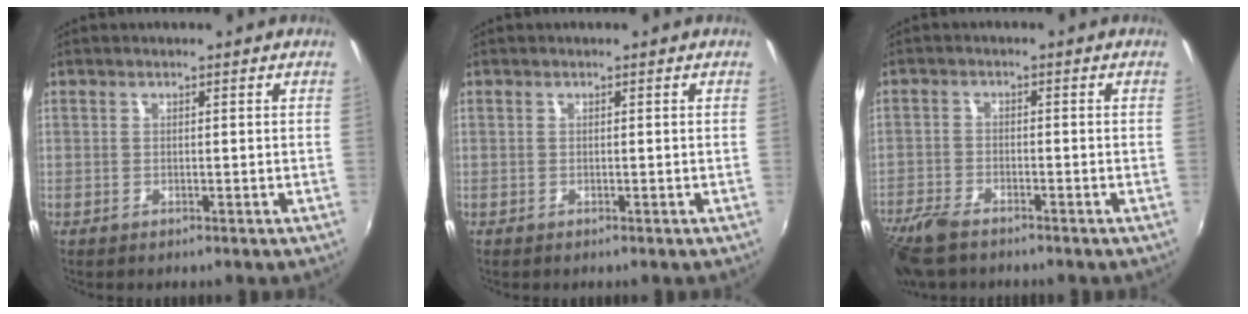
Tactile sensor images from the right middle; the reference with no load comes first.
{"total": 0.0}
{"total": 8.6, "force": [-6.7, 3.0, 4.4], "torque": [-0.121, -0.028, -0.133]}